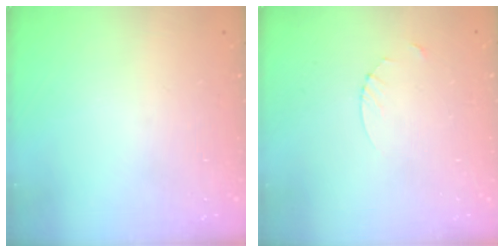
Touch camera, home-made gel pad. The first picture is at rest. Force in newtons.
{"total": 2.7, "press": 2.7, "slide": 0.3}